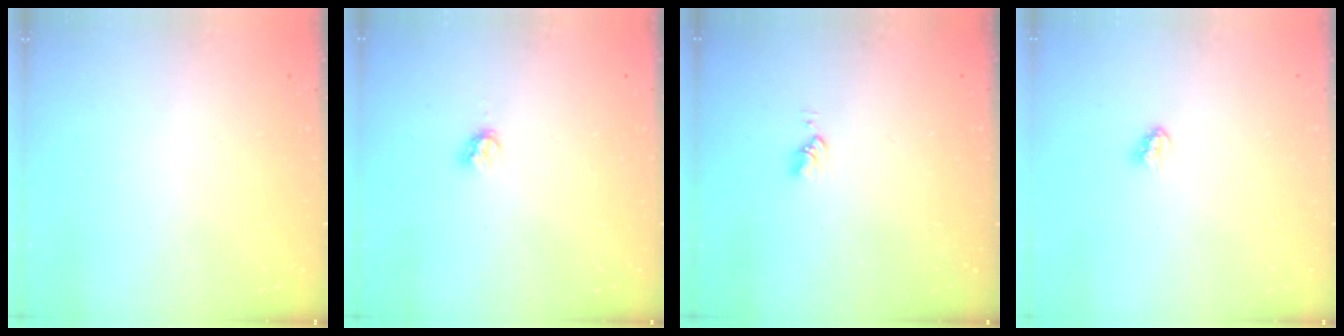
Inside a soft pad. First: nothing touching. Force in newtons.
{"total": 2.8, "press": 2.8, "slide": 0.2}
{"total": 3.0, "press": 3.0, "slide": 0.4}
{"total": 2.9, "press": 2.9, "slide": 0.2}